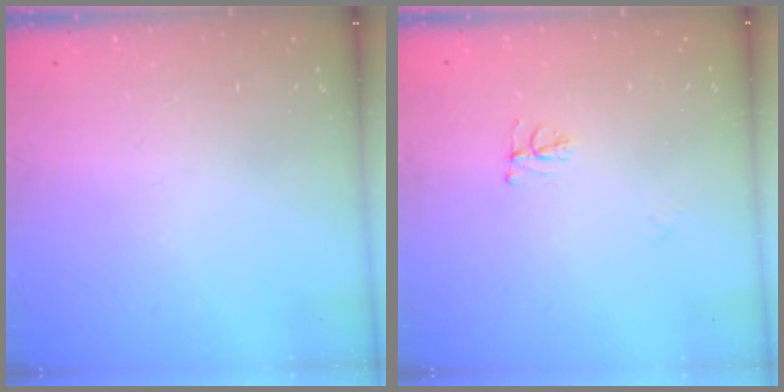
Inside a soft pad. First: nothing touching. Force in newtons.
{"total": 4.7, "press": 4.6, "slide": 0.4}